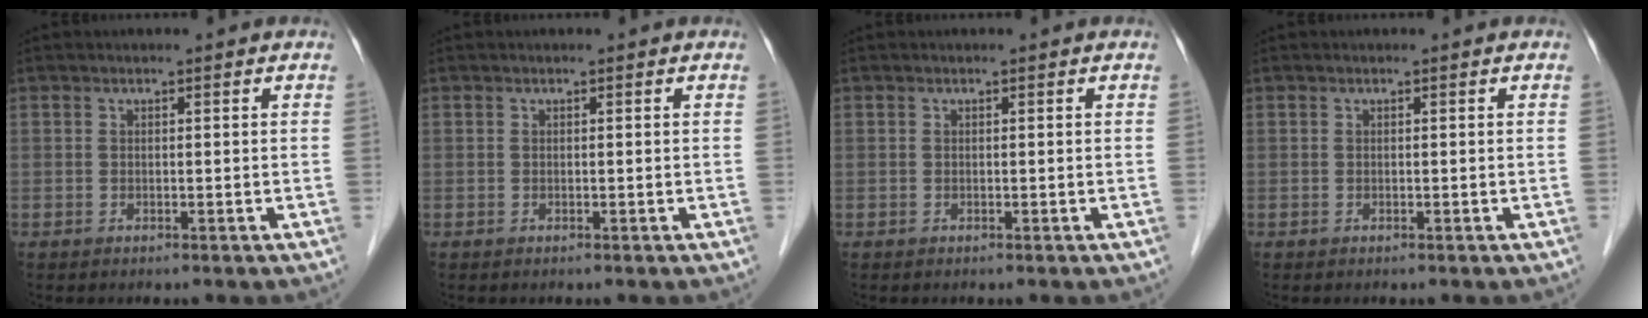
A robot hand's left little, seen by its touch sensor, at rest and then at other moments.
{"total": 0.0}
{"total": 0.0}
{"total": 0.0}